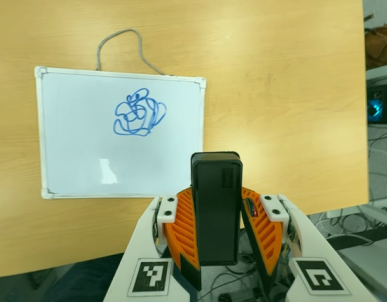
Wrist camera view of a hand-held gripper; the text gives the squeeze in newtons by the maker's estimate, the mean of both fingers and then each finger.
{"total": 5.5, "left": 5.4, "right": 5.6}